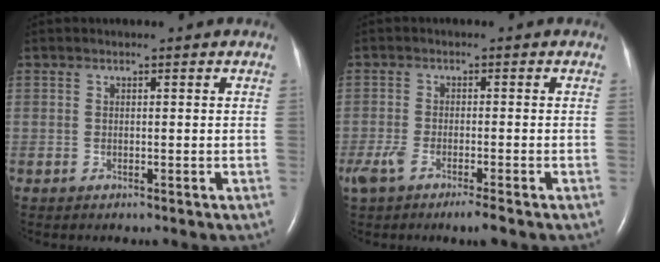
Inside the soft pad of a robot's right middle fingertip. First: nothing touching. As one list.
[{"total": 5.1, "force": [-3.3, 0.6, 3.7], "torque": [-0.076, -0.013, -0.060]}]